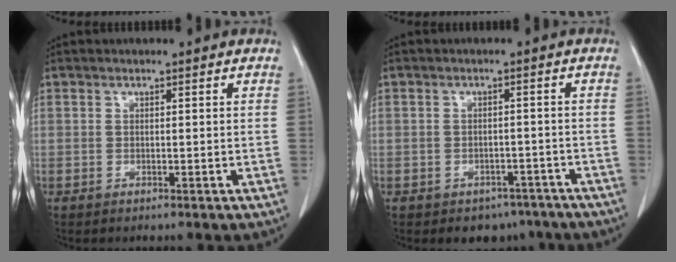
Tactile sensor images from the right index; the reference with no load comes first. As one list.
[{"total": 4.8, "force": [-3.6, 3.0, 0.8], "torque": [0.006, 0.017, -0.044]}]